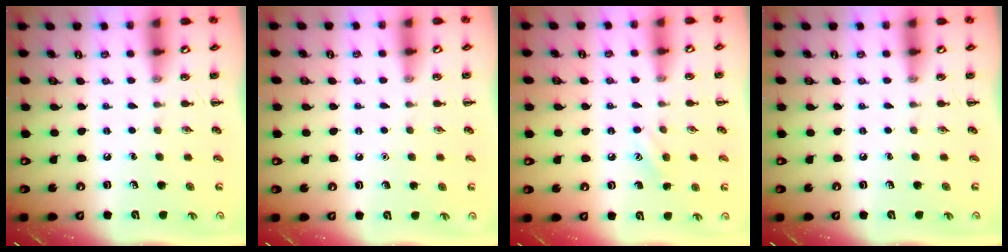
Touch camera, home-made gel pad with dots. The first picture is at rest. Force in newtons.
{"total": 1.5, "press": 1.5, "slide": 0.1}
{"total": 7.3, "press": 7.1, "slide": 1.8}
{"total": 0.0}